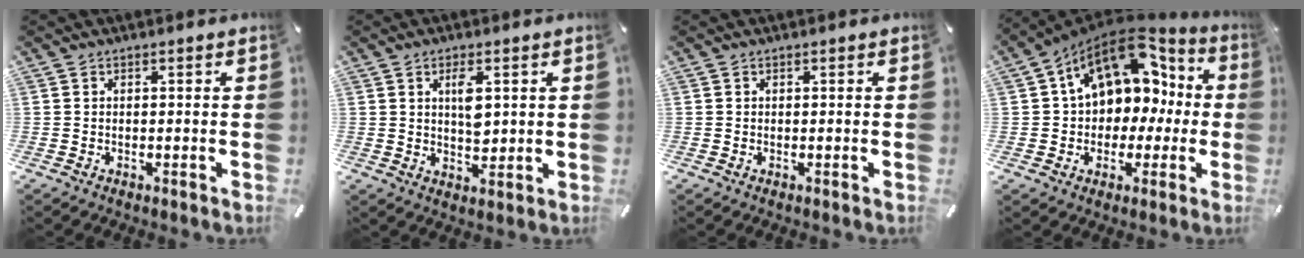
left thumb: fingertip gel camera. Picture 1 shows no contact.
{"total": 5.8, "force": [1.6, 2.8, 4.7], "torque": [-0.076, -0.004, 0.022]}
{"total": 0.0}
{"total": 14.9, "force": [5.7, 11.0, 8.2], "torque": [-0.125, -0.034, 0.104]}